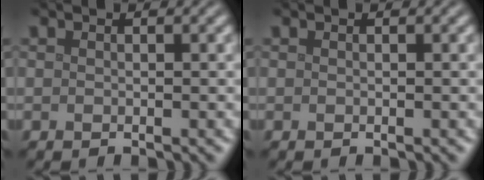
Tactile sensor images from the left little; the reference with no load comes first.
{"total": 0.0}